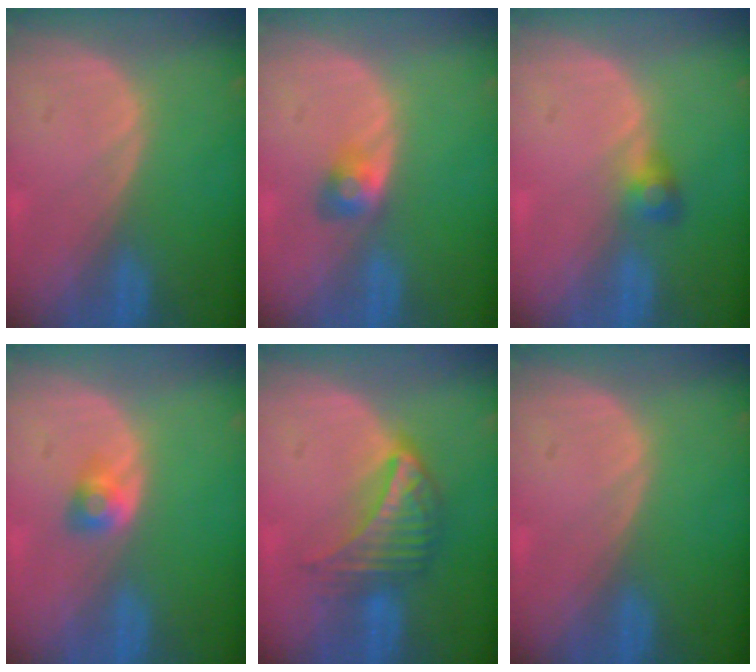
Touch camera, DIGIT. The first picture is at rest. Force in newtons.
{"total": 2.8, "press": 2.5, "slide": 1.2}
{"total": 2.5, "press": 2.4, "slide": 0.7}
{"total": 2.7, "press": 2.4, "slide": 1.2}
{"total": 7.5, "press": 6.6, "slide": 3.6}
{"total": 0.0}